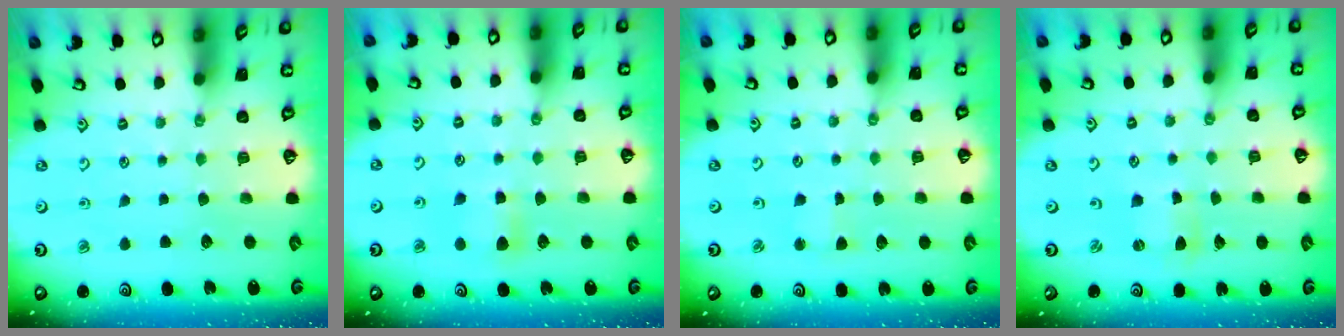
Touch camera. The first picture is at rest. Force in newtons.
{"total": 5.8, "press": 5.8, "slide": 0.8}
{"total": 2.1, "press": 2.1, "slide": 0.2}
{"total": 1.2, "press": 1.2, "slide": 0.3}